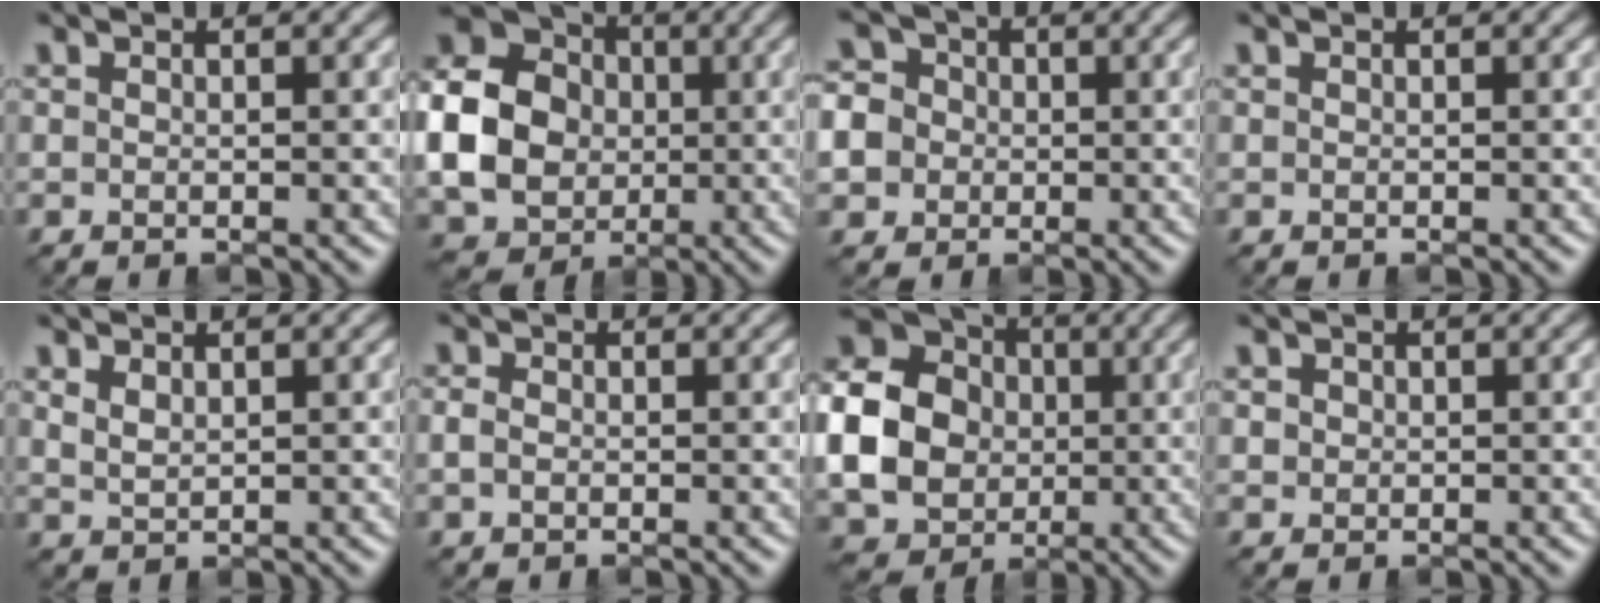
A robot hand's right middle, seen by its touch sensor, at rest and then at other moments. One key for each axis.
{"total": 11.2, "fx": -0.5, "fy": 9.4, "fz": 6.0, "tx": -0.140, "ty": -0.003, "tz": -0.021}
{"total": 7.6, "fx": -1.0, "fy": 7.1, "fz": 2.6, "tx": -0.056, "ty": 0.018, "tz": -0.052}
{"total": 0.0}
{"total": 1.5, "fx": 0.9, "fy": 0.8, "fz": 0.8, "tx": -0.021, "ty": -0.002, "tz": 0.024}
{"total": 1.4, "fx": -0.2, "fy": 1.1, "fz": 0.8, "tx": -0.016, "ty": 0.000, "tz": -0.009}
{"total": 12.7, "fx": -0.2, "fy": 11.0, "fz": 6.4, "tx": -0.156, "ty": 0.000, "tz": -0.026}
{"total": 0.7, "fx": 0.2, "fy": 0.7, "fz": 0.1, "tx": 0.003, "ty": -0.002, "tz": 0.003}